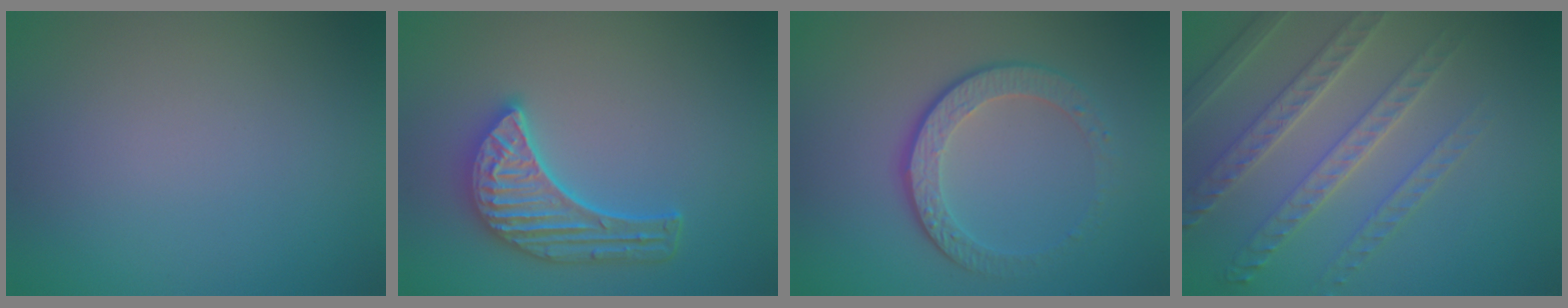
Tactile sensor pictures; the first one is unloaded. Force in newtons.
{"total": 5.0, "press": 4.3, "slide": 2.7}
{"total": 4.4, "press": 3.0, "slide": 3.2}
{"total": 4.1, "press": 4.1, "slide": 0.2}